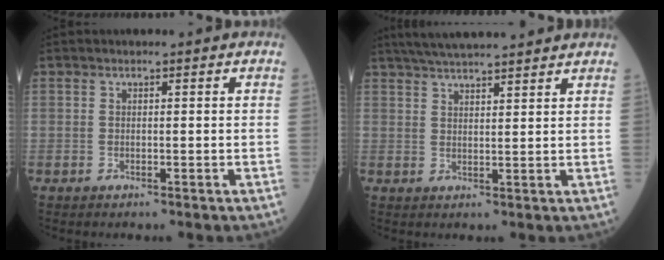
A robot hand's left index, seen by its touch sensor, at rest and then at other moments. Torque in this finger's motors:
{"motor_torque": [0.17, -0.20, 0.08, 0.07]}